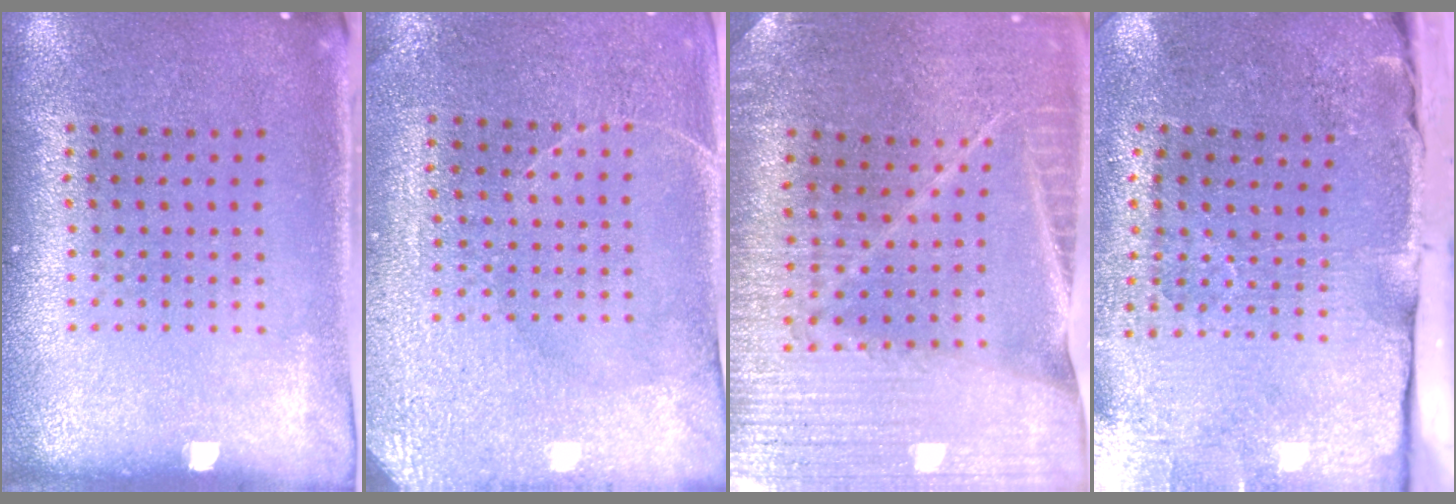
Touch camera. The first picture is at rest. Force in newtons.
{"total": 3.0, "press": 2.9, "slide": 0.3}
{"total": 3.1, "press": 3.1, "slide": 0.3}
{"total": 4.8, "press": 3.9, "slide": 2.8}